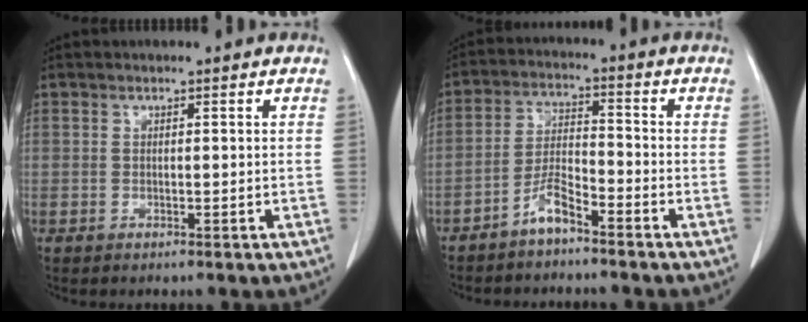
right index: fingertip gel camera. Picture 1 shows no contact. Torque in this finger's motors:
{"motor_torque": [0.59, -0.53, 0.18, 0.06]}